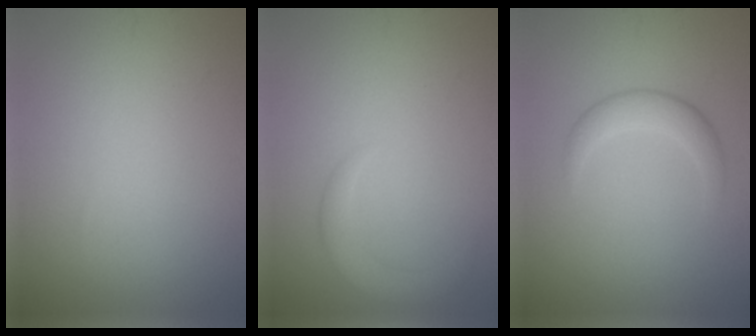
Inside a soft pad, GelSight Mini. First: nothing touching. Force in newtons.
{"total": 2.2, "press": 2.2, "slide": 0.1}
{"total": 2.4, "press": 2.4, "slide": 0.1}